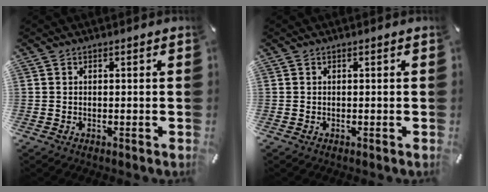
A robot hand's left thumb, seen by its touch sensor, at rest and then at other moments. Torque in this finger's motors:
{"motor_torque": [0.03, 0.05, -0.05, -0.02, -0.01]}